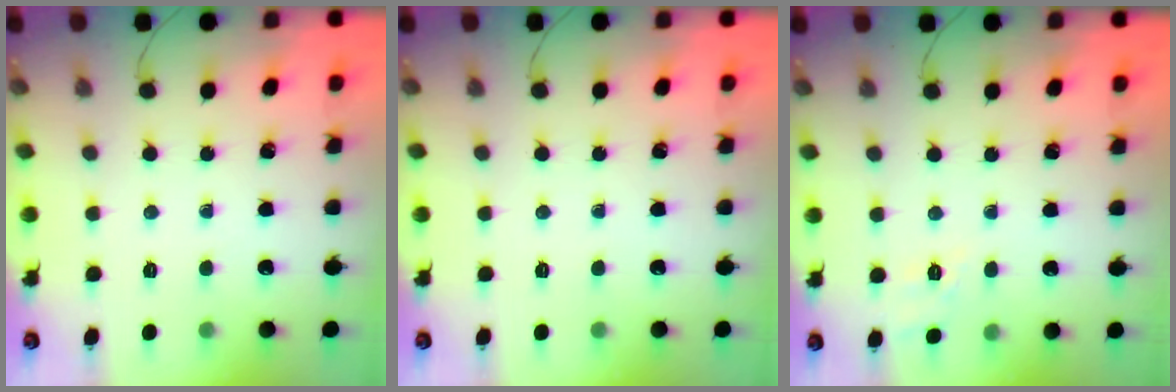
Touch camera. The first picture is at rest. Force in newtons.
{"total": 0.0}
{"total": 2.7, "press": 2.0, "slide": 1.8}